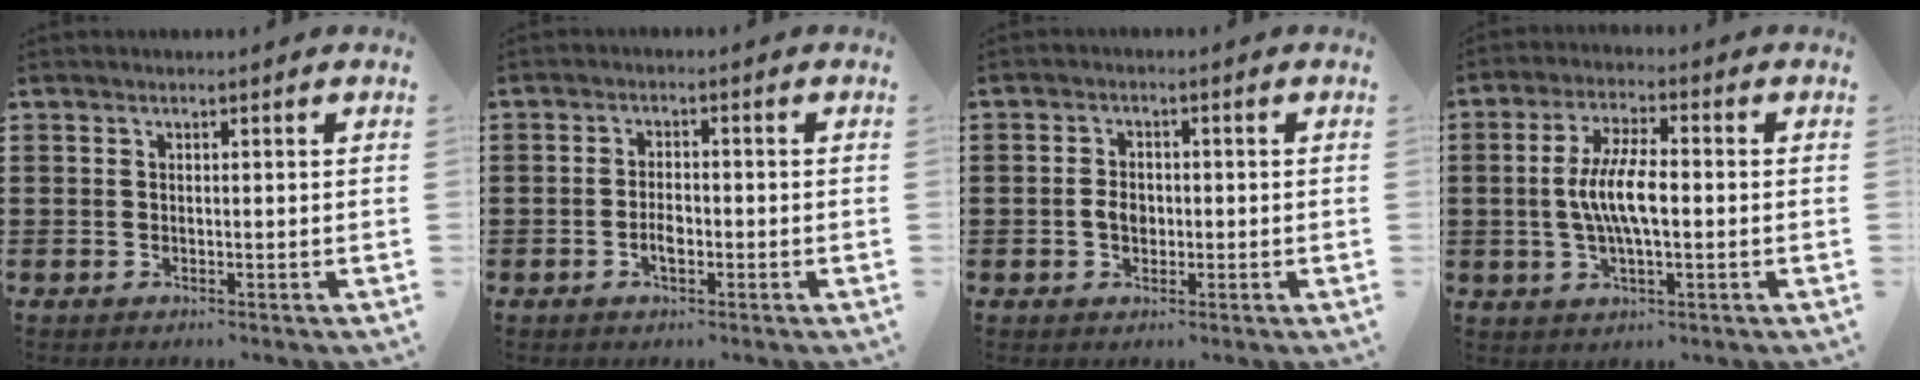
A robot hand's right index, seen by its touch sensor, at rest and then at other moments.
{"total": 2.7, "force": [-1.0, 1.2, 2.2], "torque": [-0.050, 0.001, -0.021]}
{"total": 2.6, "force": [-0.3, 1.7, 1.9], "torque": [-0.039, 0.002, -0.006]}
{"total": 7.5, "force": [-0.4, 2.1, 7.2], "torque": [-0.153, -0.004, -0.014]}